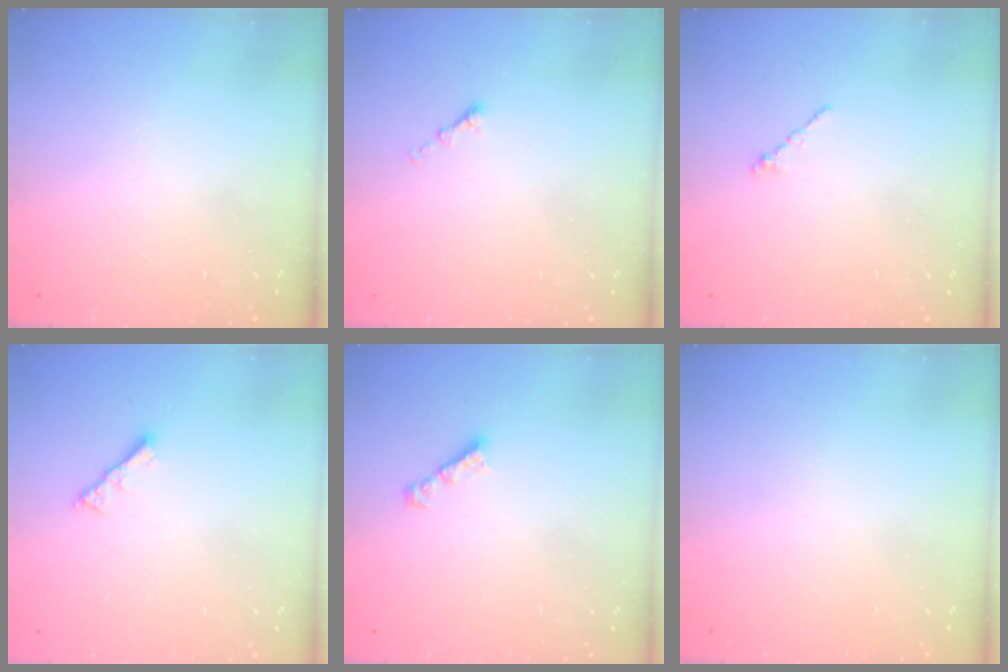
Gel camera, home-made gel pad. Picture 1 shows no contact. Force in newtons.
{"total": 1.1, "press": 1.0, "slide": 0.5}
{"total": 1.2, "press": 1.1, "slide": 0.5}
{"total": 2.8, "press": 2.8, "slide": 0.6}
{"total": 1.7, "press": 1.6, "slide": 0.5}
{"total": 0.0}